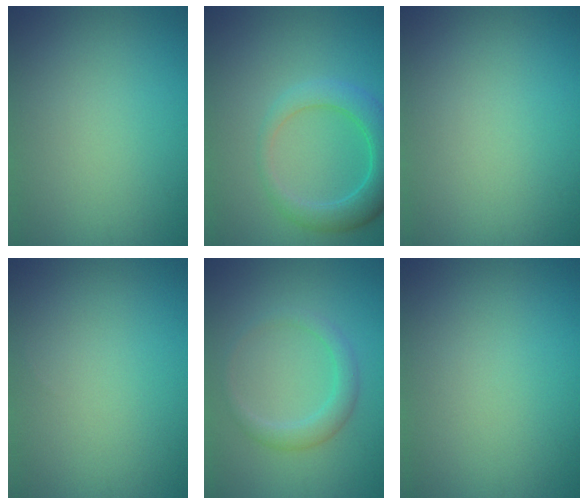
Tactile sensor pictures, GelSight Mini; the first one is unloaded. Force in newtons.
{"total": 4.3, "press": 4.3, "slide": 0.3}
{"total": 0.0}
{"total": 0.0}
{"total": 2.3, "press": 2.3, "slide": 0.2}
{"total": 0.0}